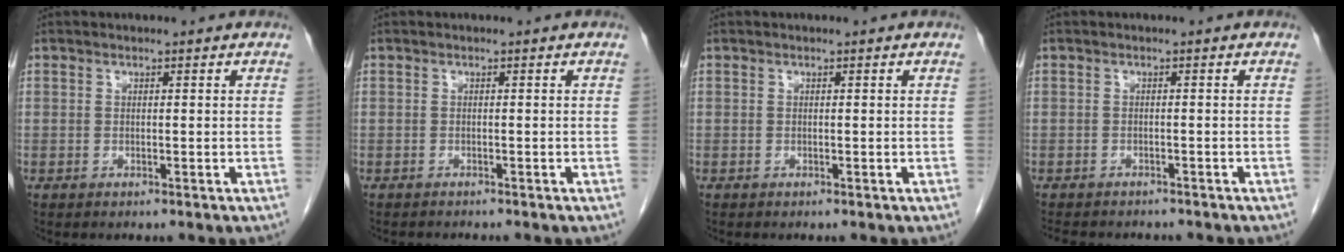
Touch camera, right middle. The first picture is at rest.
{"total": 1.5, "force": [-1.5, 0.1, 0.4], "torque": [-0.010, -0.005, -0.018]}
{"total": 0.0}
{"total": 8.1, "force": [-7.0, 2.8, 2.9], "torque": [-0.051, 0.001, -0.089]}